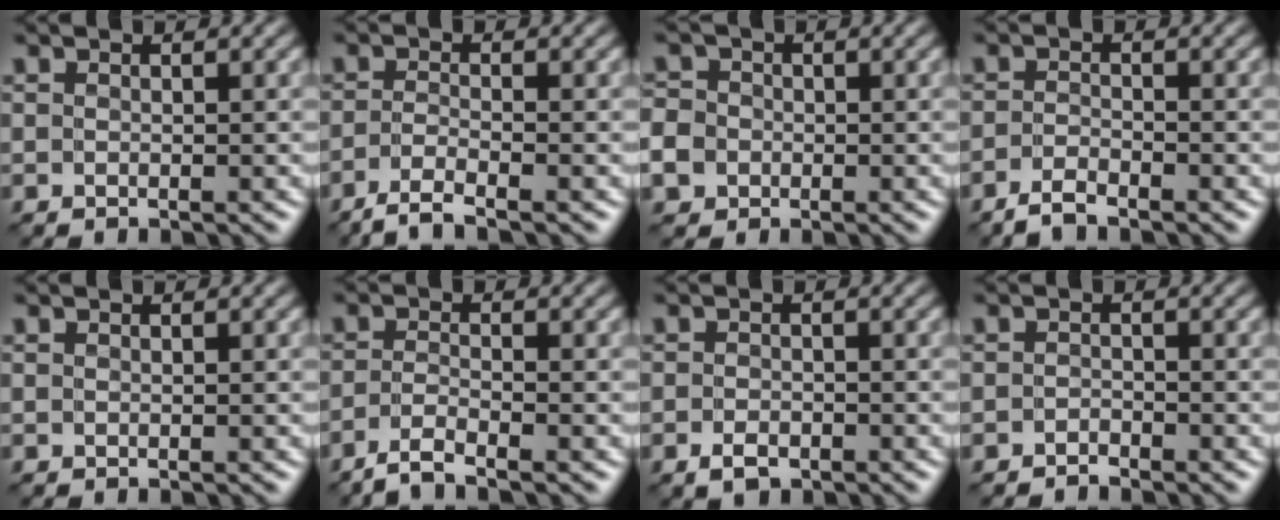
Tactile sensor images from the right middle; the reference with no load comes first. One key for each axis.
{"total": 2.9, "fx": -2.3, "fy": 0.3, "fz": 1.8, "tx": -0.036, "ty": -0.002, "tz": -0.058}
{"total": 6.1, "fx": -2.8, "fy": 5.1, "fz": 1.8, "tx": -0.052, "ty": -0.014, "tz": -0.071}
{"total": 2.0, "fx": -1.8, "fy": 0.3, "fz": 0.9, "tx": -0.022, "ty": -0.001, "tz": -0.043}
{"total": 0.0}
{"total": 2.7, "fx": -2.1, "fy": 0.3, "fz": 1.5, "tx": -0.030, "ty": -0.001, "tz": -0.056}
{"total": 1.9, "fx": -1.2, "fy": 1.1, "fz": 1.0, "tx": -0.016, "ty": 0.000, "tz": -0.025}
{"total": 1.1, "fx": -1.1, "fy": 0.2, "fz": 0.1, "tx": 0.000, "ty": 0.005, "tz": -0.023}